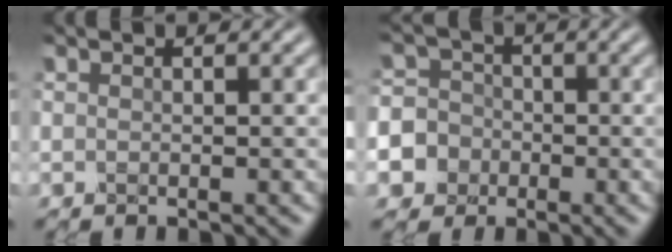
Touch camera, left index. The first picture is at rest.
{"total": 9.3, "force": [-4.1, 8.2, 1.9], "torque": [-0.054, -0.020, -0.102]}